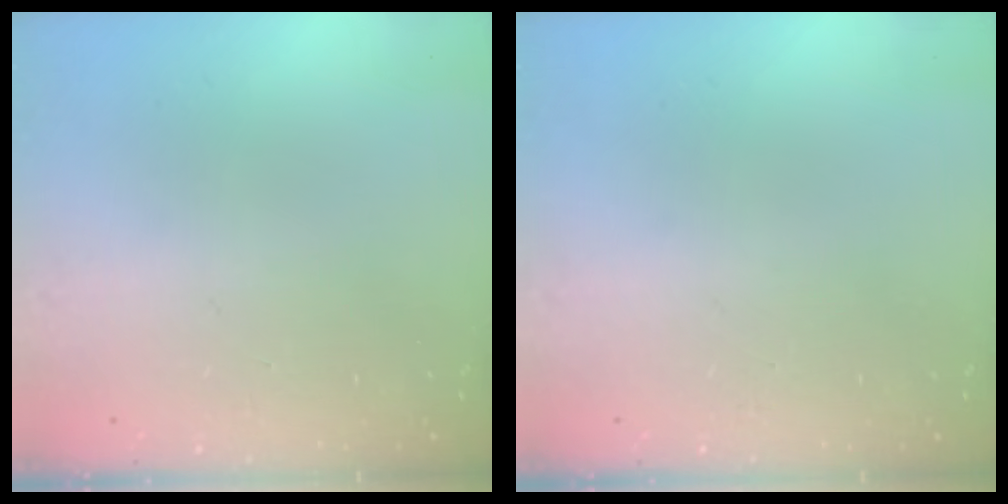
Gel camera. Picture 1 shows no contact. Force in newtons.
{"total": 0.0}